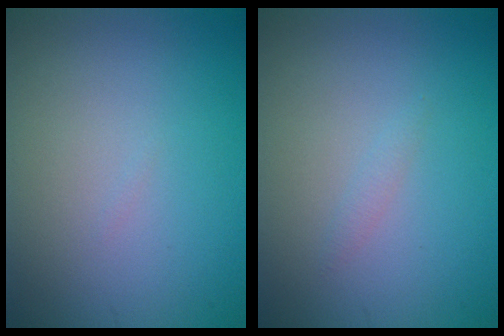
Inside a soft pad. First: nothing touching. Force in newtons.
{"total": 0.6, "press": 0.6, "slide": 0.1}